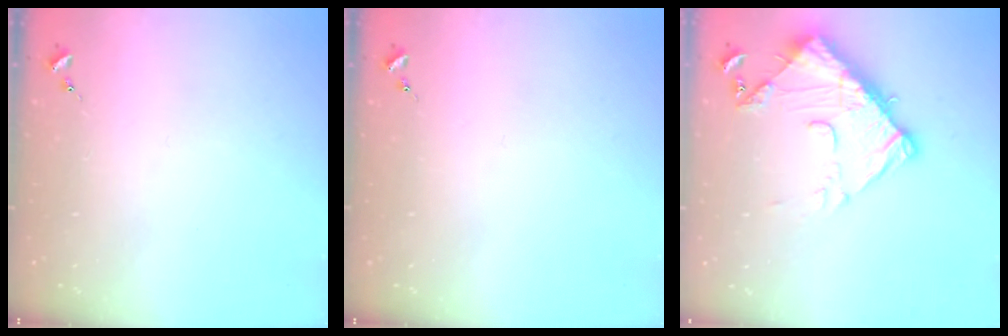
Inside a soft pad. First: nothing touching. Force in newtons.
{"total": 0.0}
{"total": 13.0, "press": 13.0, "slide": 1.3}